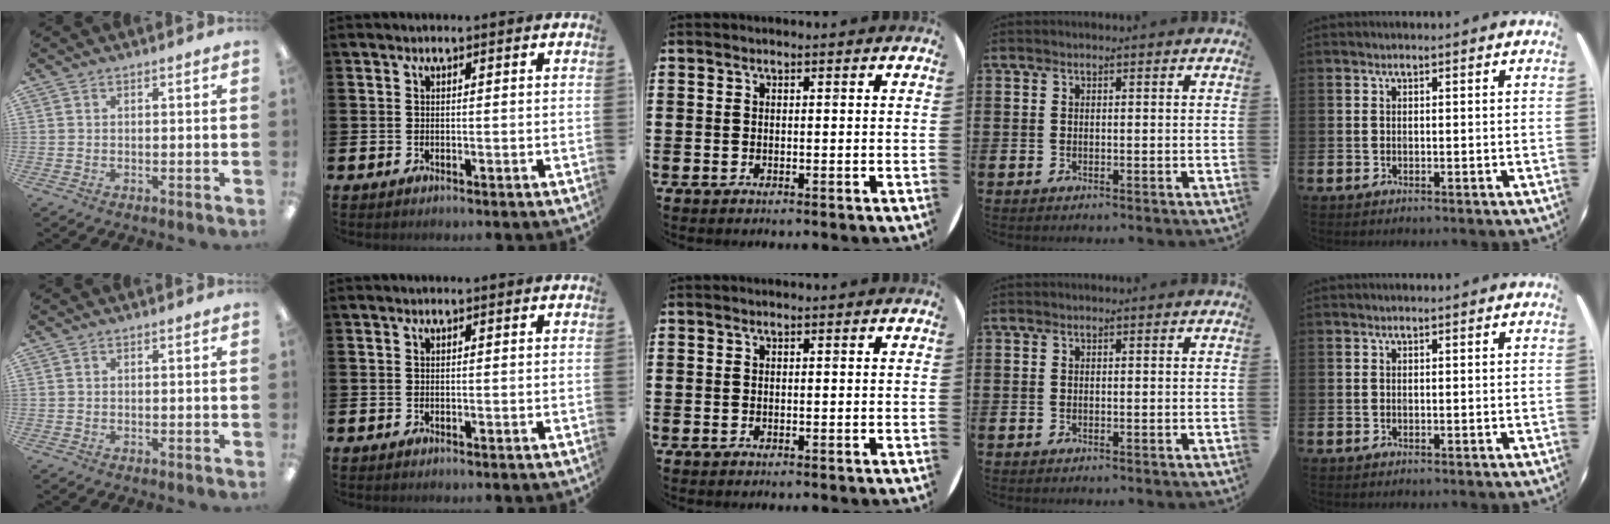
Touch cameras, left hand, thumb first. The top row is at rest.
{}